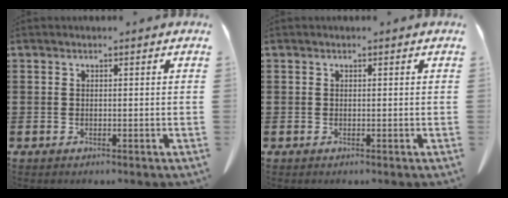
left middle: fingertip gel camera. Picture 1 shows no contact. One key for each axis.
{"total": 0.0}